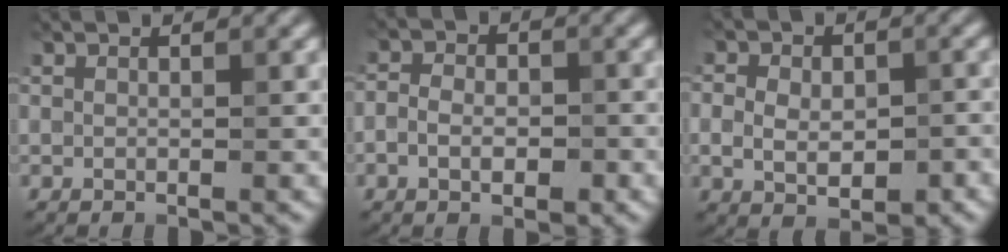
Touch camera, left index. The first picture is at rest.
{"total": 3.9, "force": [-1.0, 2.6, 2.7], "torque": [-0.021, 0.005, -0.024]}
{"total": 5.5, "force": [-0.5, 3.9, 3.9], "torque": [-0.040, -0.002, -0.008]}